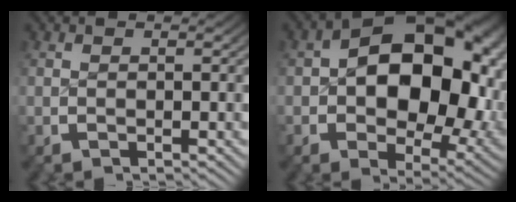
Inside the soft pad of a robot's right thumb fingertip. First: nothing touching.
{"total": 15.6, "force": [0.8, 10.0, 12.0], "torque": [-0.195, -0.037, 0.026]}